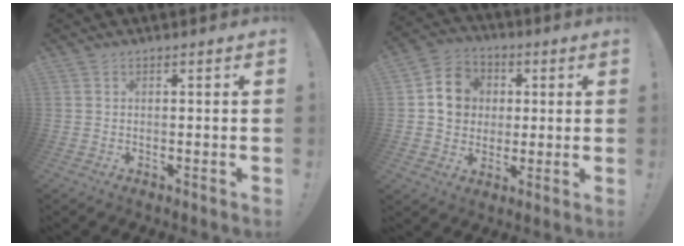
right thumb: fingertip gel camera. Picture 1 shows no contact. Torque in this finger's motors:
{"motor_torque": [0.11, 0.33, 0.02, 0.10, 0.05]}